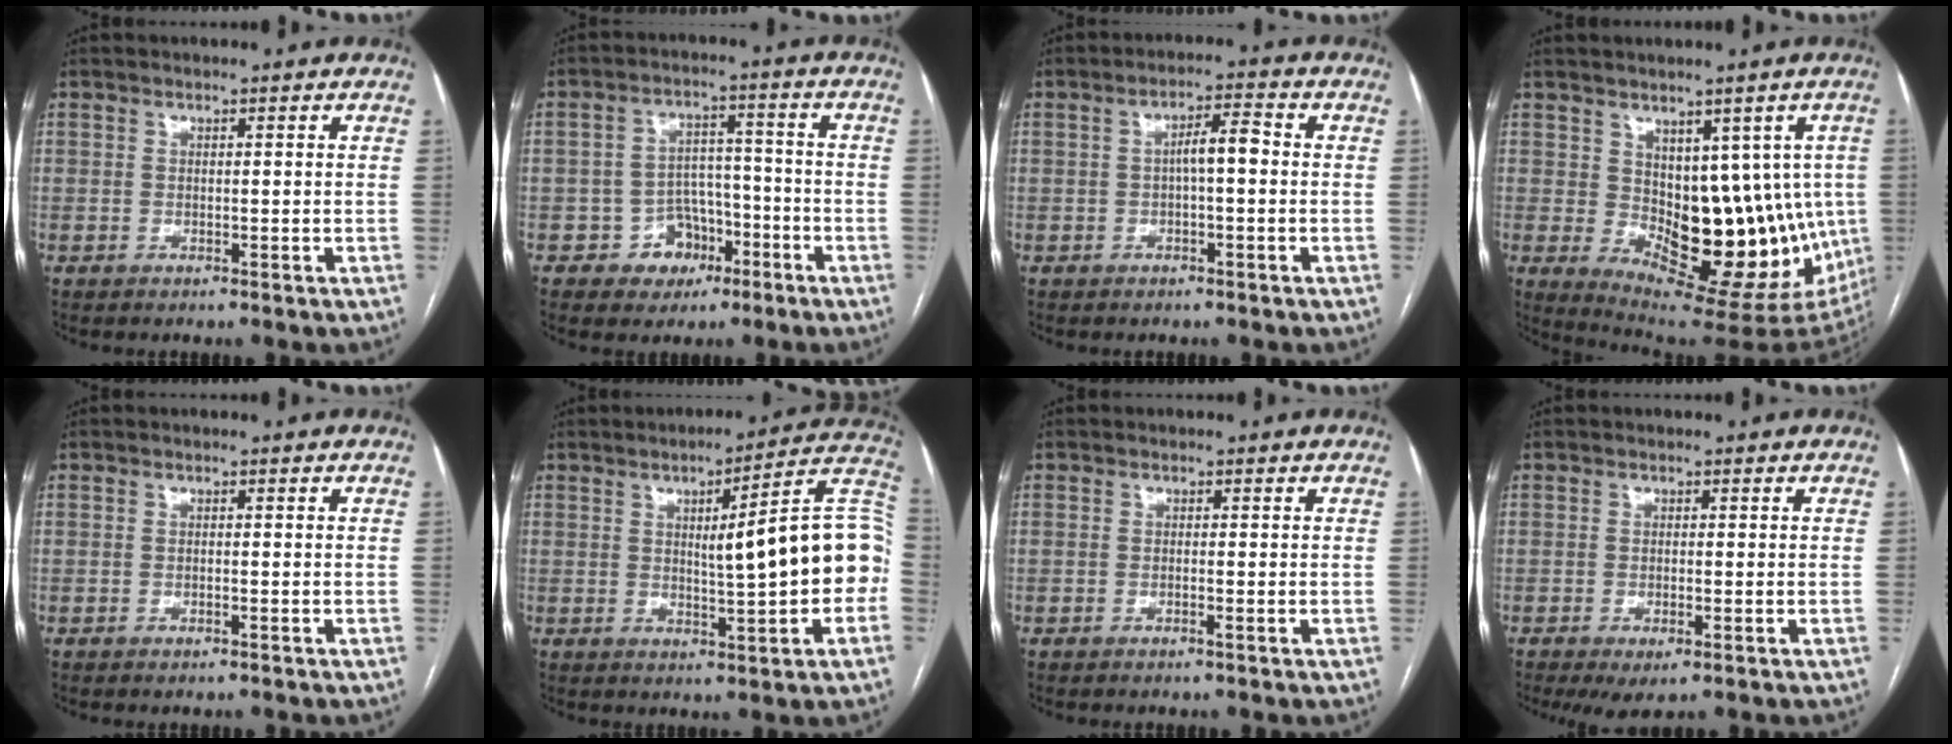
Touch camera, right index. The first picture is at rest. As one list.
[{"total": 6.3, "force": [-3.1, 5.2, 1.7], "torque": [-0.017, 0.022, -0.039]}, {"total": 4.1, "force": [-0.1, 0.8, 4.0], "torque": [-0.066, 0.015, -0.001]}, {"total": 16.6, "force": [-0.8, 8.3, 14.3], "torque": [-0.167, 0.005, 0.013]}, {"total": 0.6, "force": [-0.4, 0.1, 0.5], "torque": [-0.016, -0.002, -0.004]}, {"total": 14.3, "force": [-0.1, 1.1, 14.3], "torque": [-0.181, 0.031, -0.003]}, {"total": 0.7, "force": [-0.3, 0.0, 0.7], "torque": [-0.014, 0.000, -0.004]}, {"total": 3.7, "force": [-1.8, 0.8, 3.2], "torque": [-0.054, -0.011, -0.023]}]